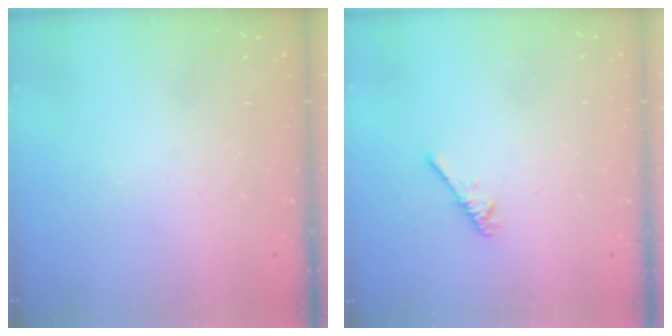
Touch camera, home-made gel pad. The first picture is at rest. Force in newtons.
{"total": 3.1, "press": 3.1, "slide": 0.6}